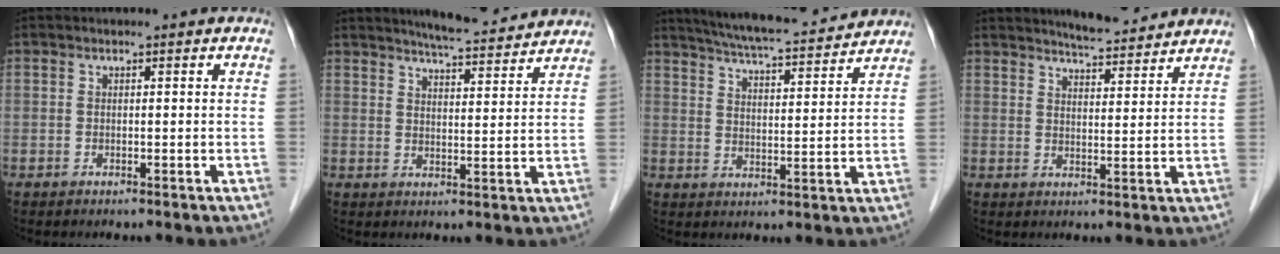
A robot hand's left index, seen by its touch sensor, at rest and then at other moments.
{"total": 11.0, "force": [10.2, 1.1, 3.9], "torque": [-0.059, 0.004, 0.135]}
{"total": 16.7, "force": [15.1, 2.1, 6.7], "torque": [-0.111, 0.021, 0.220]}
{"total": 8.3, "force": [7.8, 1.0, 2.7], "torque": [-0.048, 0.005, 0.108]}